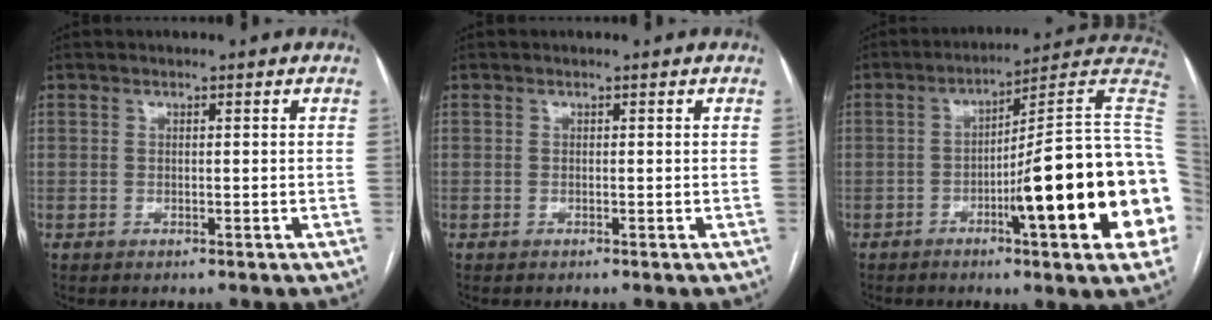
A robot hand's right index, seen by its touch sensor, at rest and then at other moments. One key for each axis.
{"total": 0.0}
{"total": 22.0, "fx": -4.7, "fy": 0.8, "fz": 21.5, "tx": -0.199, "ty": 0.015, "tz": -0.067}